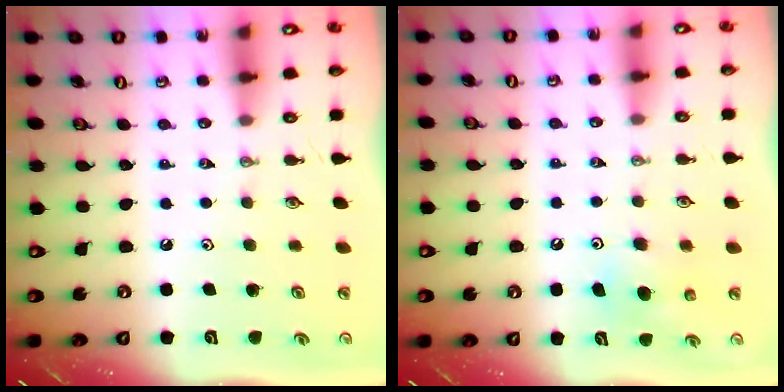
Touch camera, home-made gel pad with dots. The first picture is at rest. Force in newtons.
{"total": 6.2, "press": 6.1, "slide": 1.1}